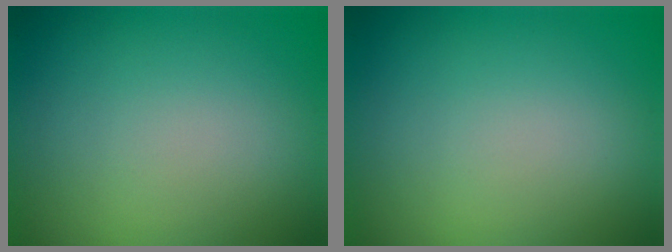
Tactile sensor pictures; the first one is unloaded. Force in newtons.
{"total": 0.0}